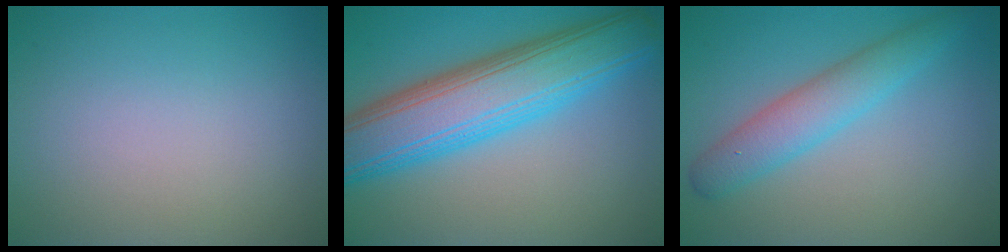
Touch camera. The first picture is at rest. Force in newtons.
{"total": 10.1, "press": 10.1, "slide": 0.4}
{"total": 3.9, "press": 3.9, "slide": 0.1}